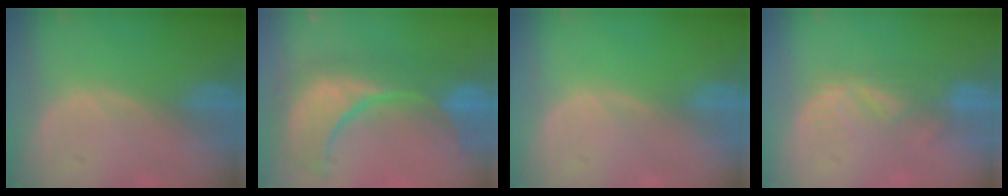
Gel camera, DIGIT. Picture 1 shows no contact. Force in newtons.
{"total": 12.3, "press": 11.1, "slide": 5.3}
{"total": 0.0}
{"total": 4.0, "press": 3.6, "slide": 1.7}